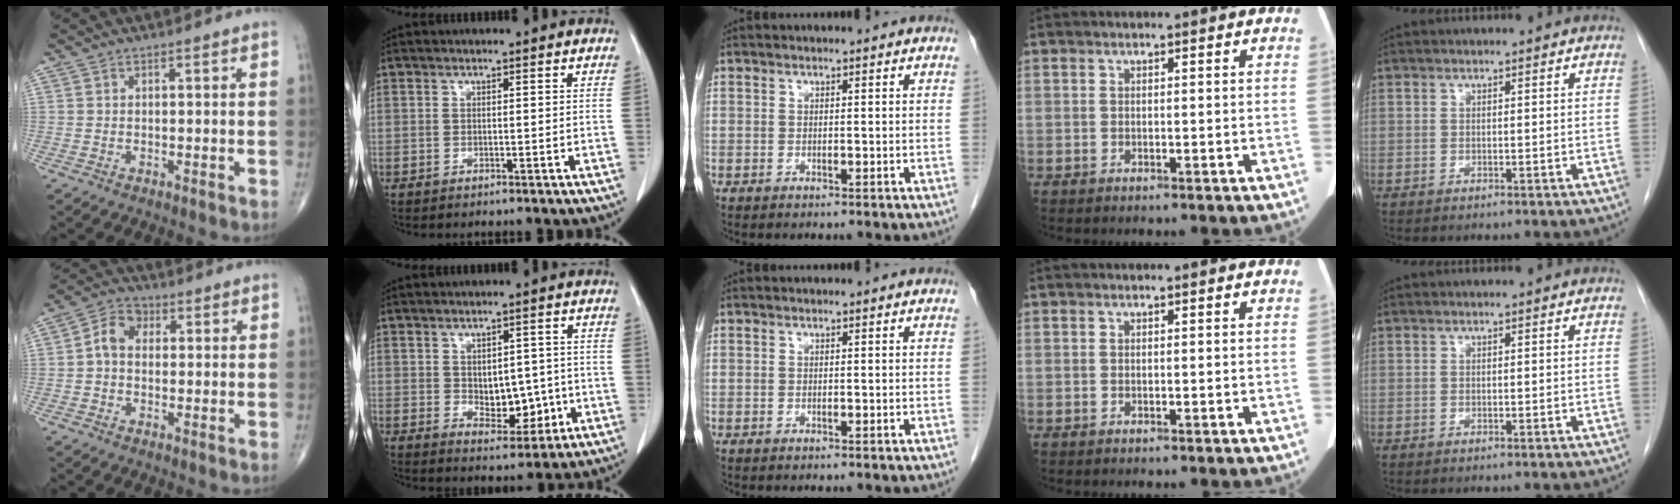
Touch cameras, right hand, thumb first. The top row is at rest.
{"thumb": {"total": 5.6, "force": [0.3, 4.2, 3.6], "torque": [-0.054, 0.017, -0.005]}, "index": {"total": 6.7, "force": [-0.7, 4.1, 5.3], "torque": [-0.066, 0.001, 0.003]}}